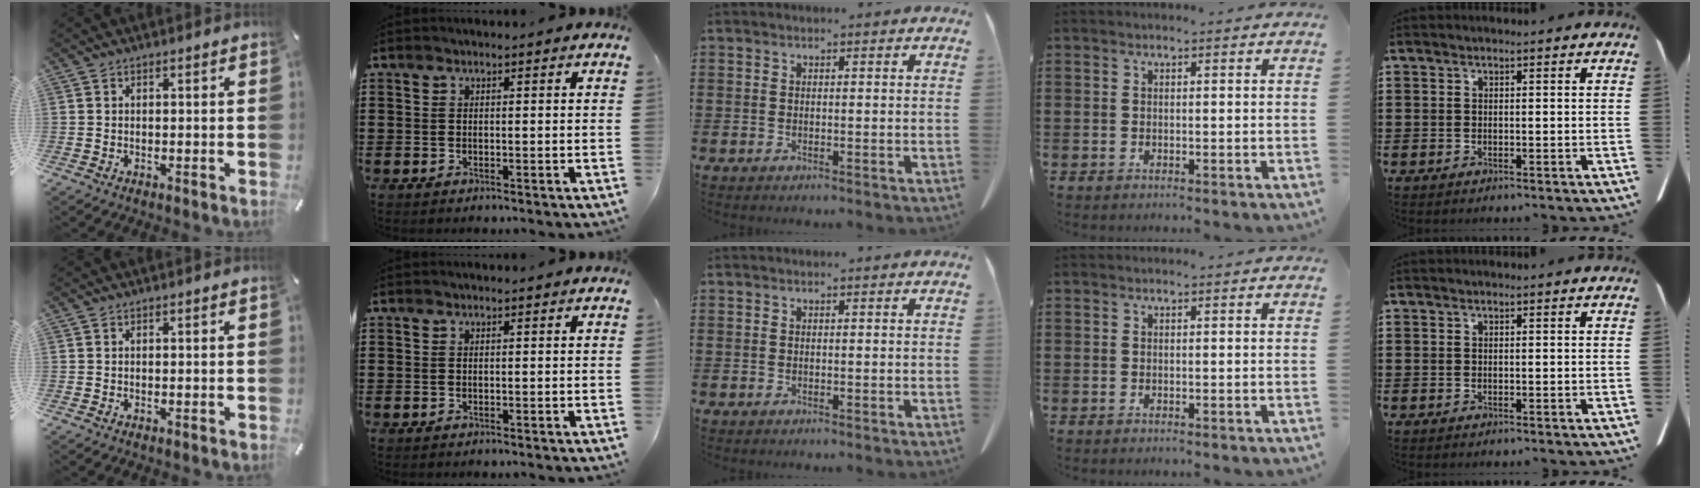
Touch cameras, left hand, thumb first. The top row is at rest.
{}